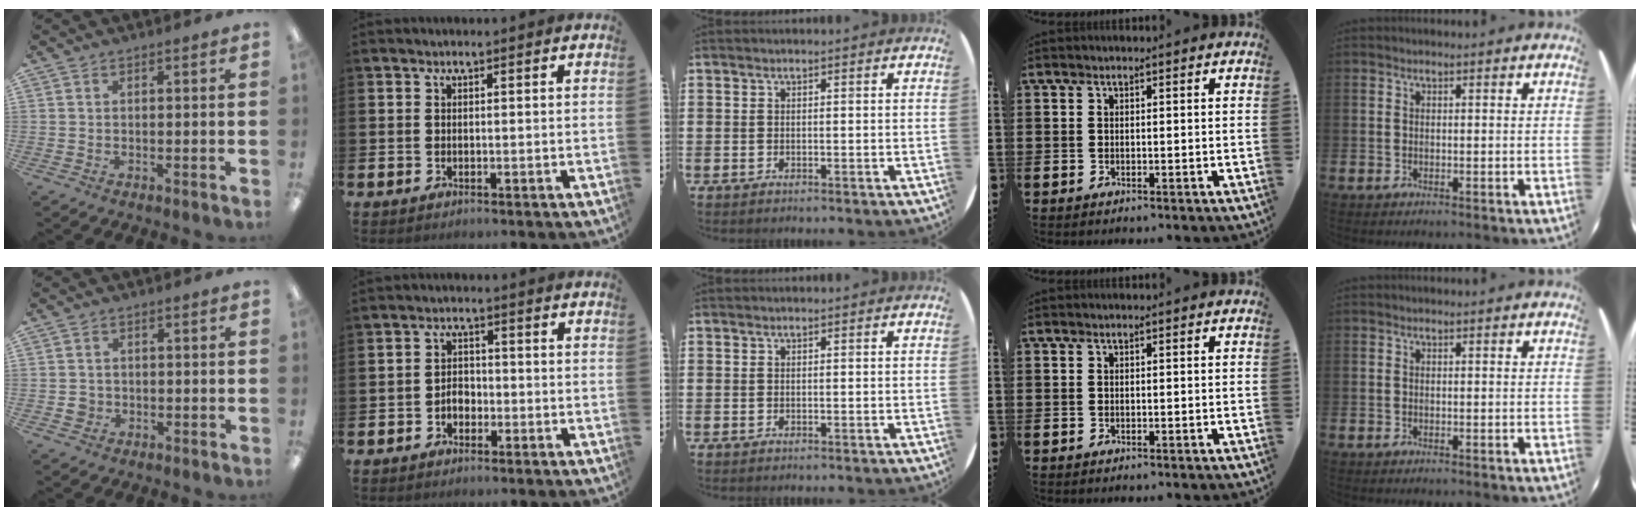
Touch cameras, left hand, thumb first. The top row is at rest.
{"thumb": {"total": 2.4, "force": [-0.6, 2.2, 0.7], "torque": [-0.014, 0.002, -0.013]}, "index": {"total": 2.4, "force": [-1.1, 1.7, 1.2], "torque": [-0.021, 0.004, -0.026]}}